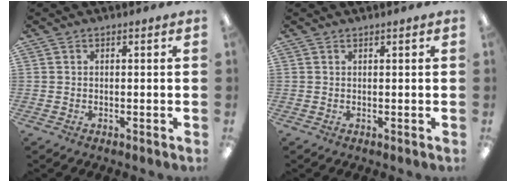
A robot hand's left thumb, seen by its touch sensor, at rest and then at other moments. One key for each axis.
{"total": 0.6, "fx": 0.6, "fy": 0.0, "fz": 0.3, "tx": -0.006, "ty": 0.000, "tz": 0.010}